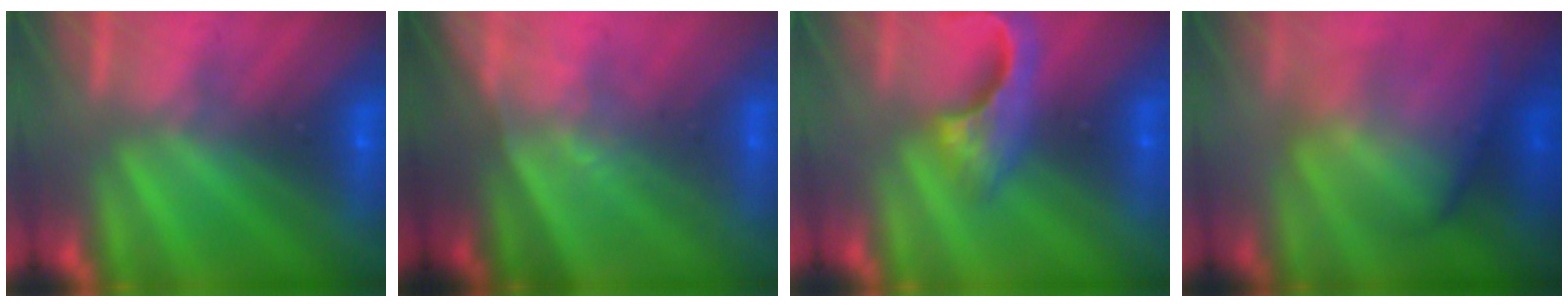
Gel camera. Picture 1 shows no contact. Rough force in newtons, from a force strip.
{"total": 1.4}
{"total": 5.4}
{"total": 8.5}